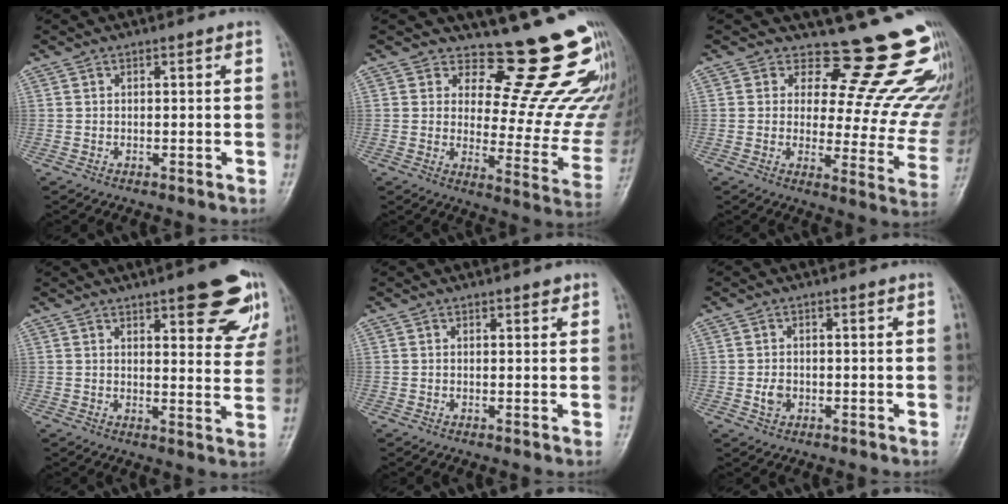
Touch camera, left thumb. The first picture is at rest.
{"total": 17.5, "force": [14.9, 5.1, 7.7], "torque": [-0.042, -0.159, 0.177]}
{"total": 18.5, "force": [15.8, 6.0, 7.6], "torque": [-0.035, -0.141, 0.176]}
{"total": 14.1, "force": [7.6, 4.5, 10.9], "torque": [-0.094, -0.034, 0.094]}
{"total": 1.3, "force": [0.9, 0.6, 0.8], "torque": [-0.003, -0.003, 0.009]}
{"total": 2.3, "force": [-0.5, 1.8, 1.3], "torque": [-0.017, 0.002, -0.011]}